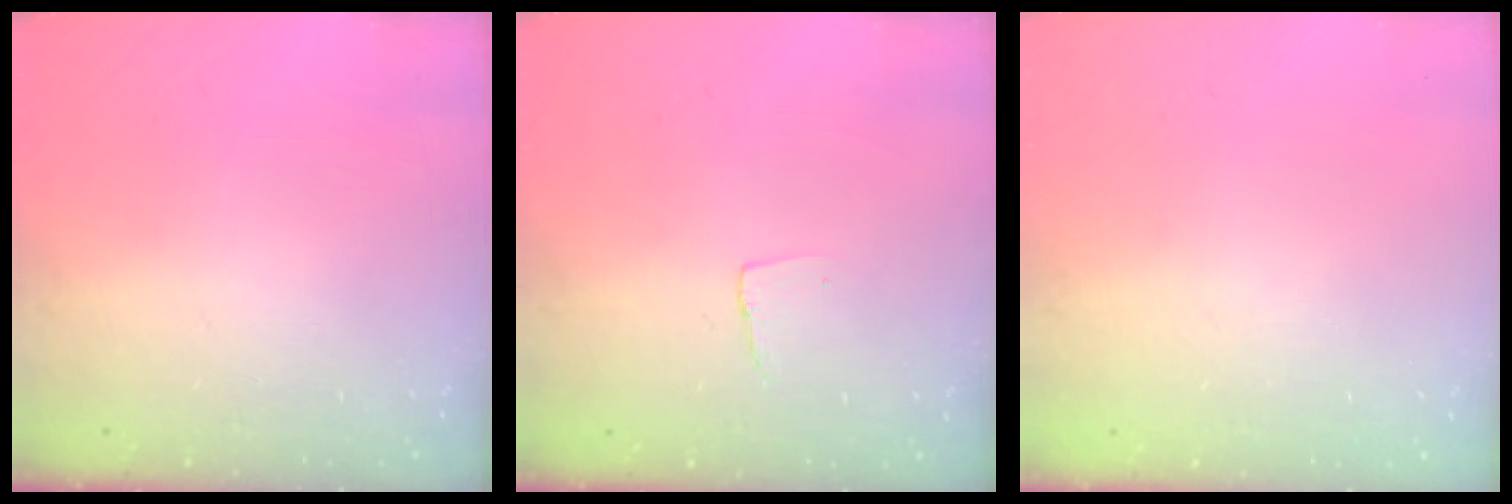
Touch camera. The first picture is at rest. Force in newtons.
{"total": 3.8, "press": 3.8, "slide": 0.3}
{"total": 0.0}